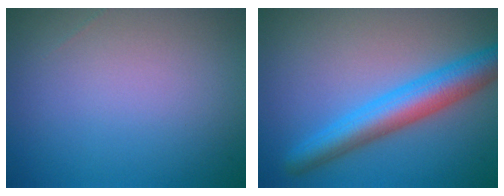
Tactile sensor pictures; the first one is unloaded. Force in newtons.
{"total": 5.7, "press": 5.7, "slide": 0.2}